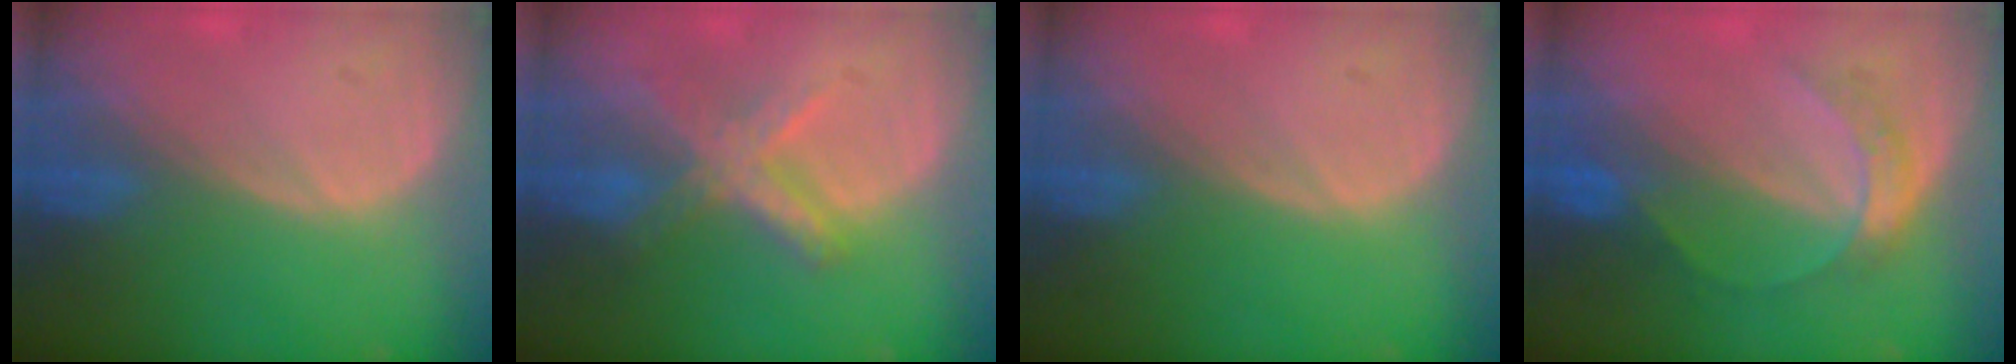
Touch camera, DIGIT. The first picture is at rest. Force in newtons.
{"total": 7.2, "press": 6.1, "slide": 3.8}
{"total": 0.0}
{"total": 4.8, "press": 4.7, "slide": 0.5}